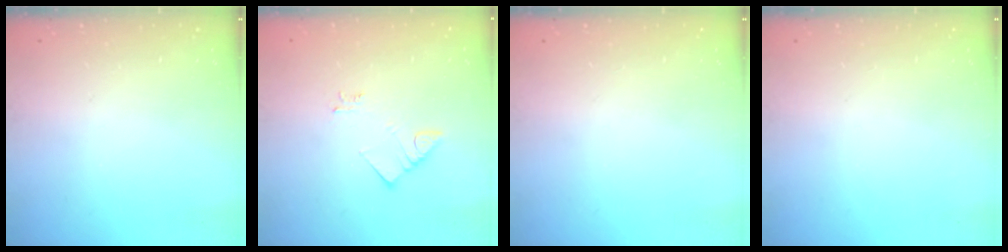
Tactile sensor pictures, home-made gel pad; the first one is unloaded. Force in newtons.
{"total": 3.3, "press": 3.3, "slide": 0.1}
{"total": 0.0}
{"total": 0.0}